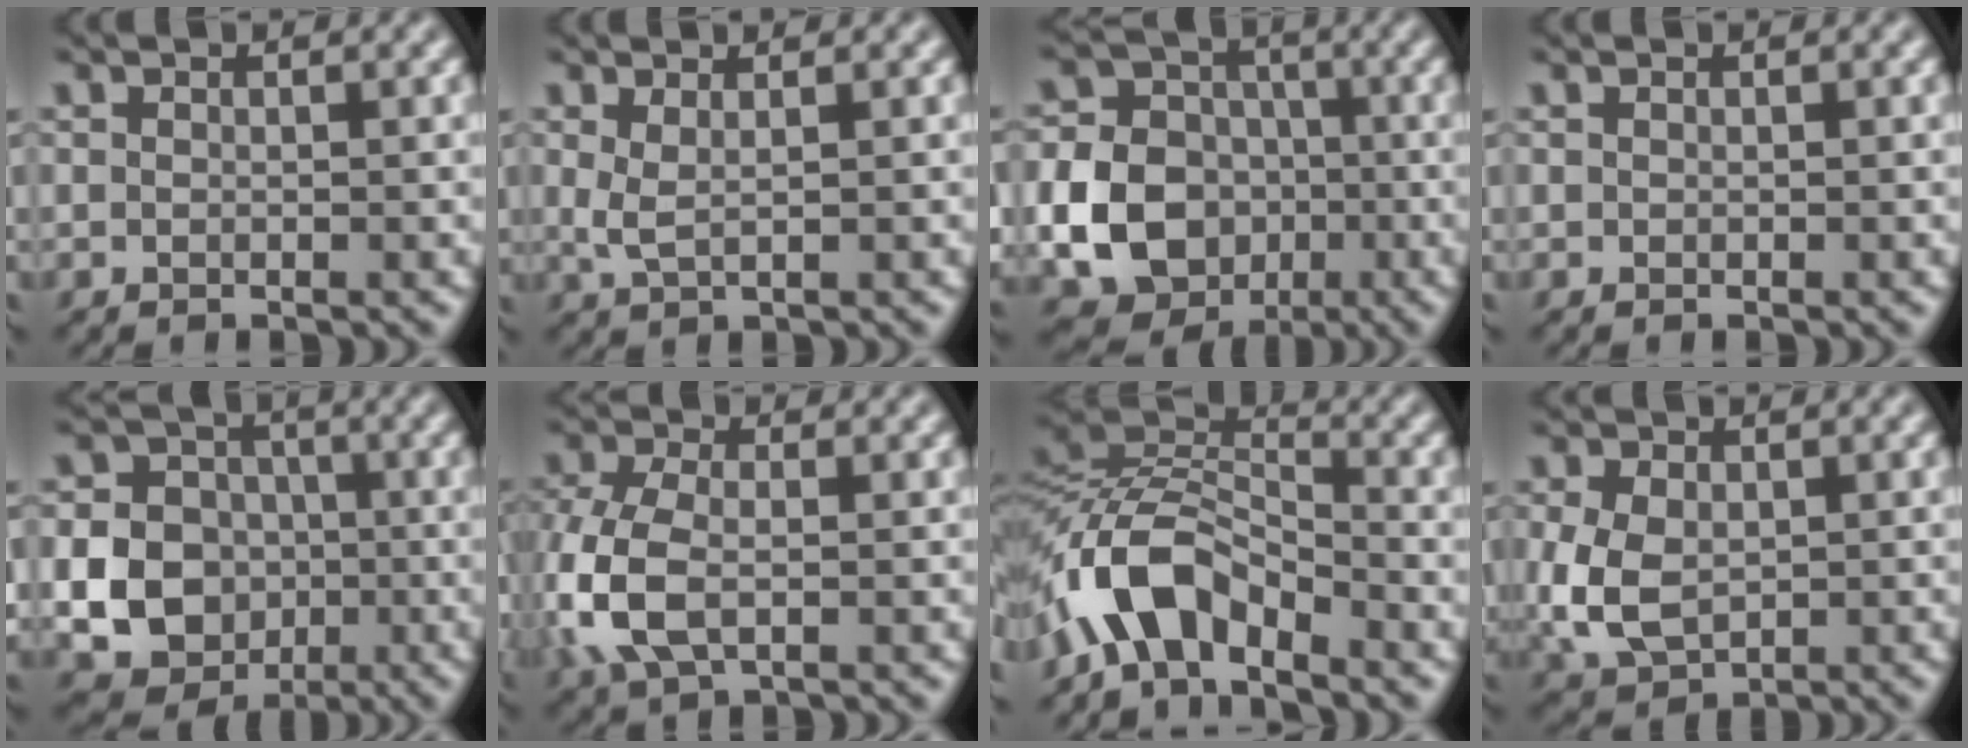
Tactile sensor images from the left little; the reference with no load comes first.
{"total": 1.6, "force": [0.4, 0.4, 1.5], "torque": [-0.042, 0.002, 0.012]}
{"total": 12.6, "force": [-2.9, 11.1, 5.2], "torque": [-0.124, -0.028, -0.063]}
{"total": 0.0}
{"total": 12.5, "force": [-2.4, 11.5, 4.3], "torque": [-0.113, -0.017, -0.051]}
{"total": 6.4, "force": [-1.4, 3.7, 5.0], "torque": [-0.134, -0.001, -0.033]}
{"total": 6.2, "force": [-4.1, 2.8, 3.7], "torque": [-0.068, 0.010, -0.090]}
{"total": 5.5, "force": [-0.5, 3.9, 3.9], "torque": [-0.102, -0.005, -0.006]}